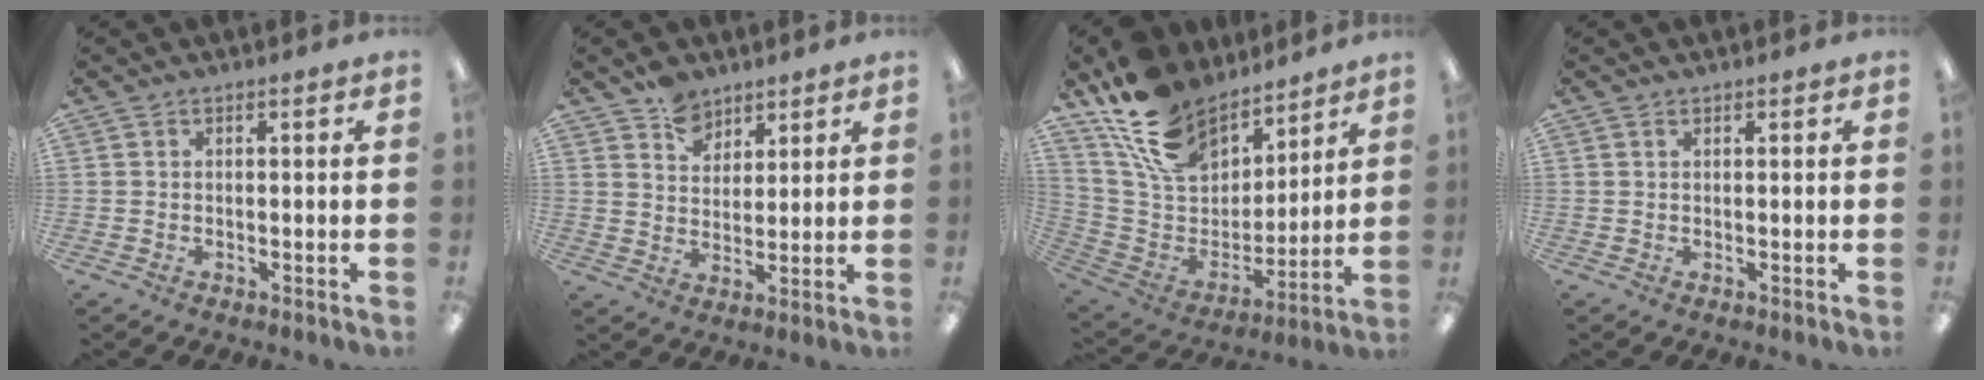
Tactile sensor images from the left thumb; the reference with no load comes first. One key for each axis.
{"total": 7.1, "fx": 5.3, "fy": 4.4, "fz": 1.5, "tx": -0.019, "ty": -0.028, "tz": 0.098}
{"total": 20.1, "fx": 14.1, "fy": 11.5, "fz": 8.5, "tx": -0.174, "ty": -0.080, "tz": 0.264}
{"total": 0.6, "fx": 0.4, "fy": 0.3, "fz": 0.2, "tx": -0.005, "ty": 0.003, "tz": 0.007}